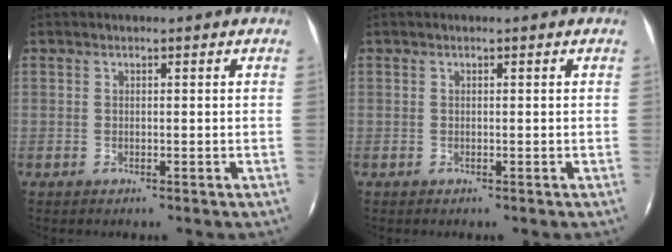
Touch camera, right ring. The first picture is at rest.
{"total": 0.0}